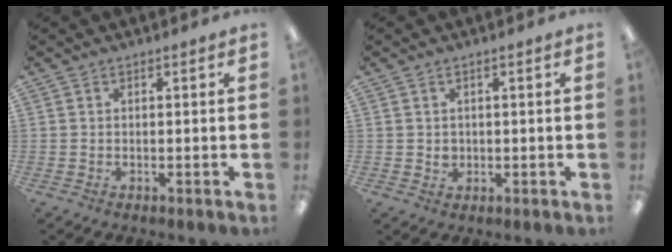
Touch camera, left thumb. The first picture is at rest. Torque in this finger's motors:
{"motor_torque": [-0.19, -0.18, 0.05, -0.25, 0.00]}